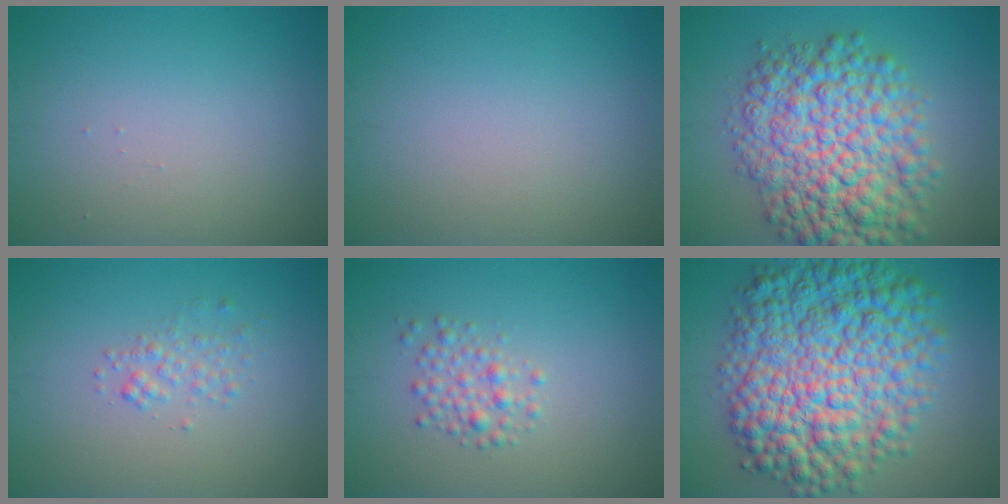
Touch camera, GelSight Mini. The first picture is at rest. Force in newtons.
{"total": 0.0}
{"total": 11.0, "press": 11.0, "slide": 0.2}
{"total": 1.5, "press": 1.5, "slide": 0.1}
{"total": 2.1, "press": 2.1, "slide": 0.1}
{"total": 13.0, "press": 13.0, "slide": 0.1}